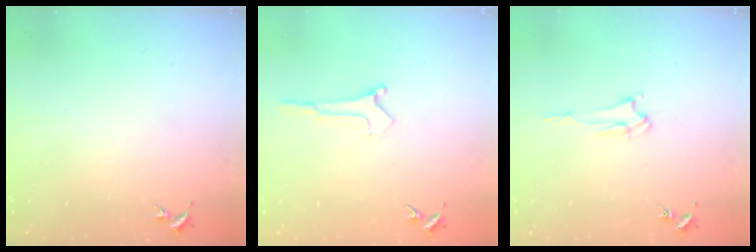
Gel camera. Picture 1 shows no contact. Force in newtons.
{"total": 0.0}
{"total": 2.4, "press": 2.4, "slide": 0.3}